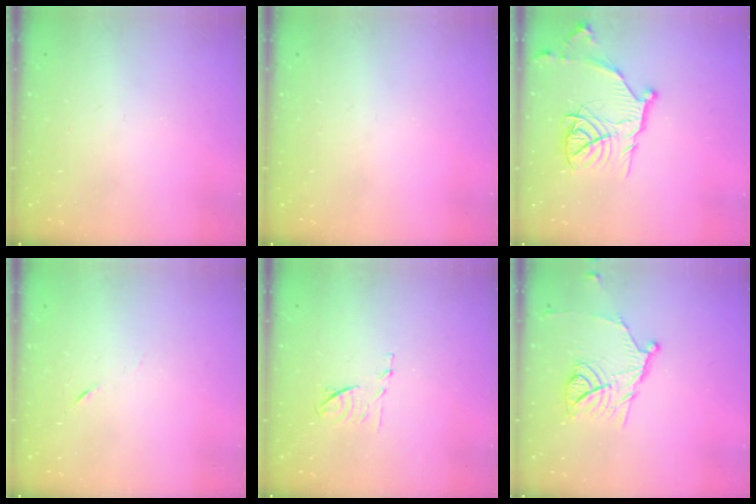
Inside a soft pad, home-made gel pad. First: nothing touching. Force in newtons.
{"total": 0.0}
{"total": 15.2, "press": 15.2, "slide": 1.1}
{"total": 3.8, "press": 3.6, "slide": 1.1}
{"total": 6.6, "press": 6.6, "slide": 0.9}
{"total": 13.2, "press": 13.2, "slide": 0.3}